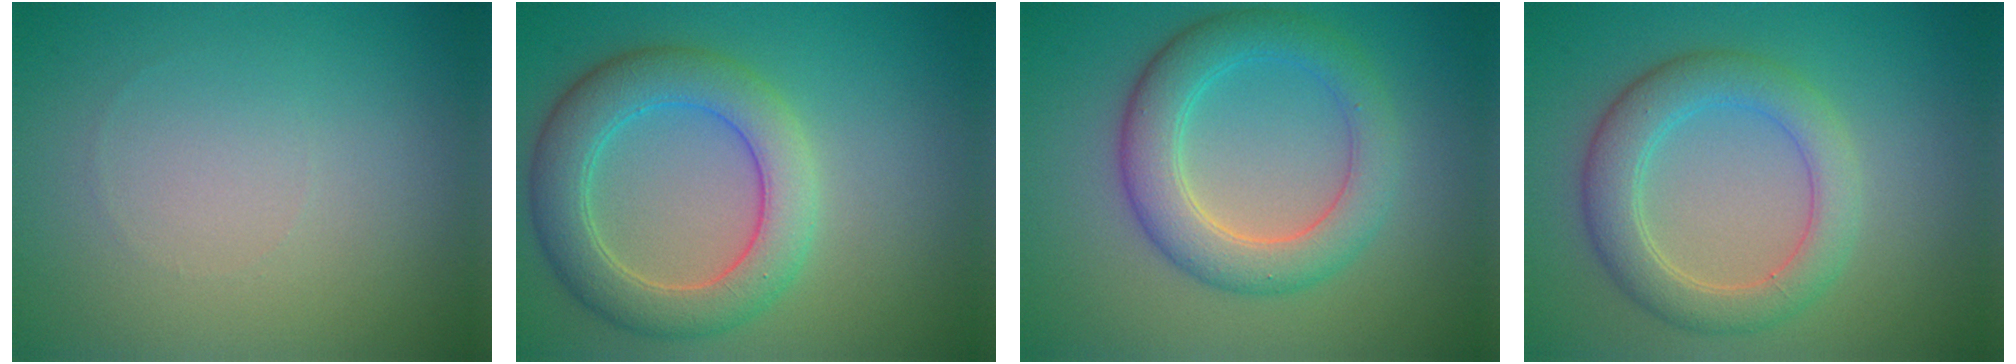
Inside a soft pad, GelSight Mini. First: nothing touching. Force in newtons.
{"total": 5.9, "press": 5.9, "slide": 0.3}
{"total": 5.3, "press": 5.3, "slide": 0.1}
{"total": 4.6, "press": 4.6, "slide": 0.2}